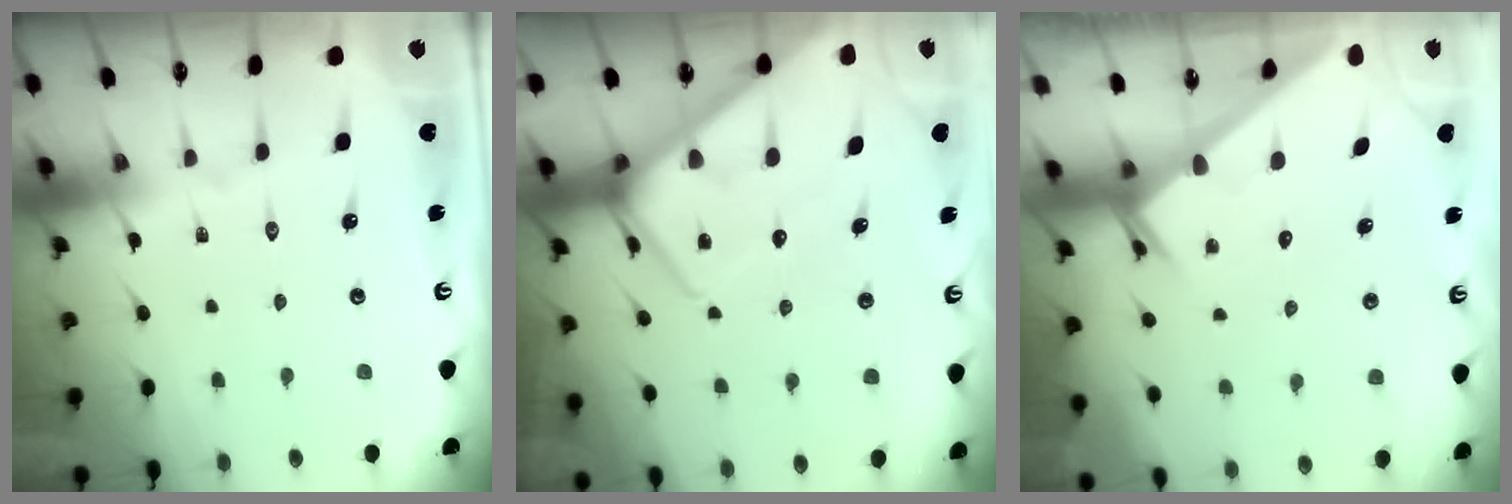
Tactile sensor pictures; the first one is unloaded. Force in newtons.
{"total": 9.8, "press": 9.8, "slide": 0.8}
{"total": 2.0, "press": 2.0, "slide": 0.1}